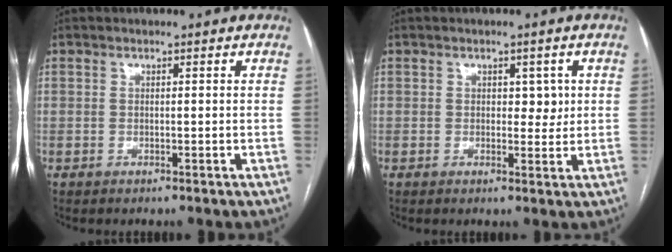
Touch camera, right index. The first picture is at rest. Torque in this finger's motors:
{"motor_torque": [0.07, 0.17, -0.02, 0.00]}